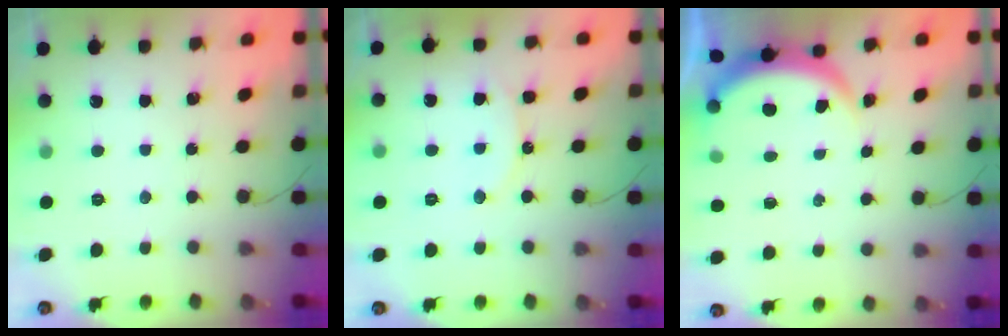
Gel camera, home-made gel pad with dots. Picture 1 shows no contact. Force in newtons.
{"total": 9.6, "press": 9.6, "slide": 0.8}
{"total": 3.9, "press": 3.9, "slide": 0.2}